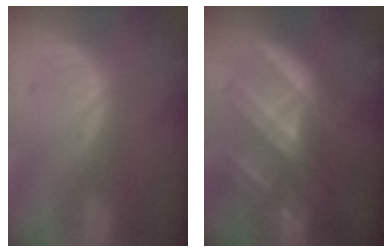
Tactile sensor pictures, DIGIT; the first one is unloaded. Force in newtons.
{"total": 7.4, "press": 7.3, "slide": 1.1}